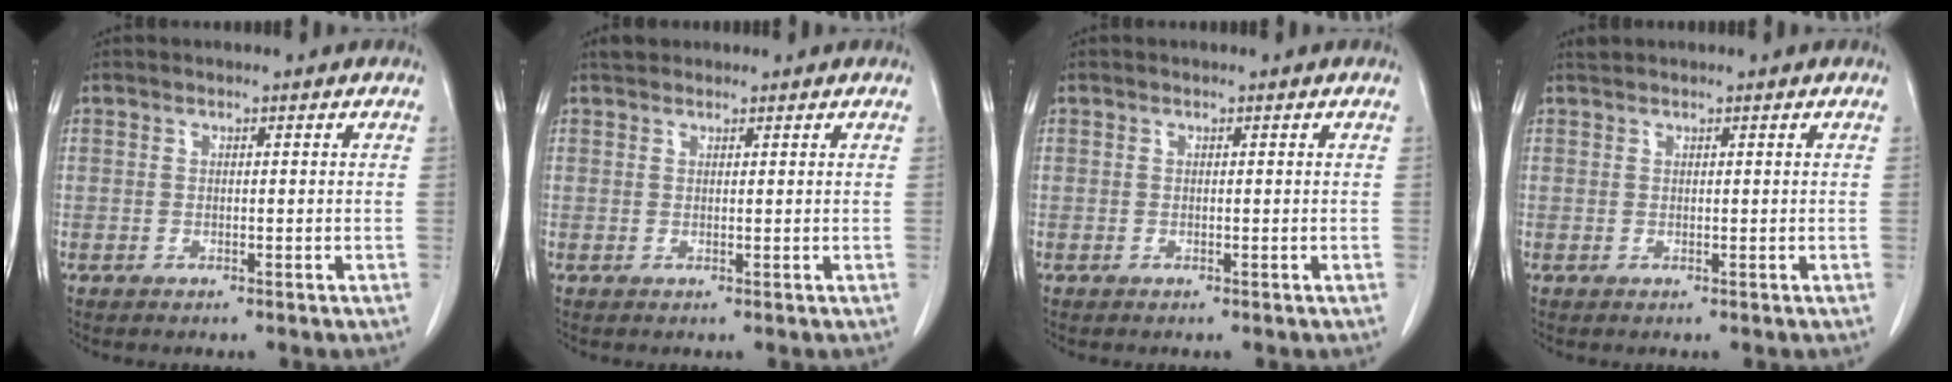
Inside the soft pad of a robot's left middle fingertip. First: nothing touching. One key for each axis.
{"total": 1.7, "fx": 1.5, "fy": 0.7, "fz": 0.3, "tx": -0.009, "ty": 0.013, "tz": 0.024}
{"total": 0.0}
{"total": 0.6, "fx": 0.6, "fy": -0.1, "fz": 0.0, "tx": -0.008, "ty": 0.008, "tz": 0.017}